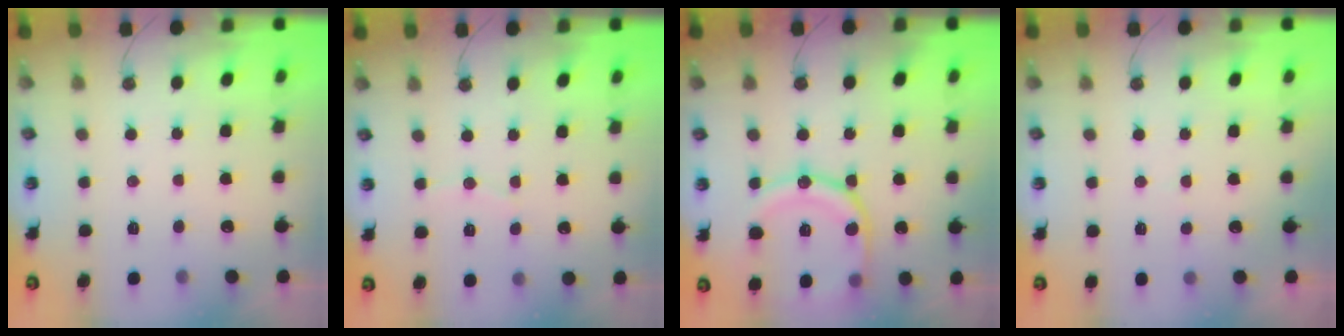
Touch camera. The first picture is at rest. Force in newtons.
{"total": 3.9, "press": 3.9, "slide": 0.5}
{"total": 16.9, "press": 16.8, "slide": 1.8}
{"total": 2.8, "press": 2.6, "slide": 1.1}